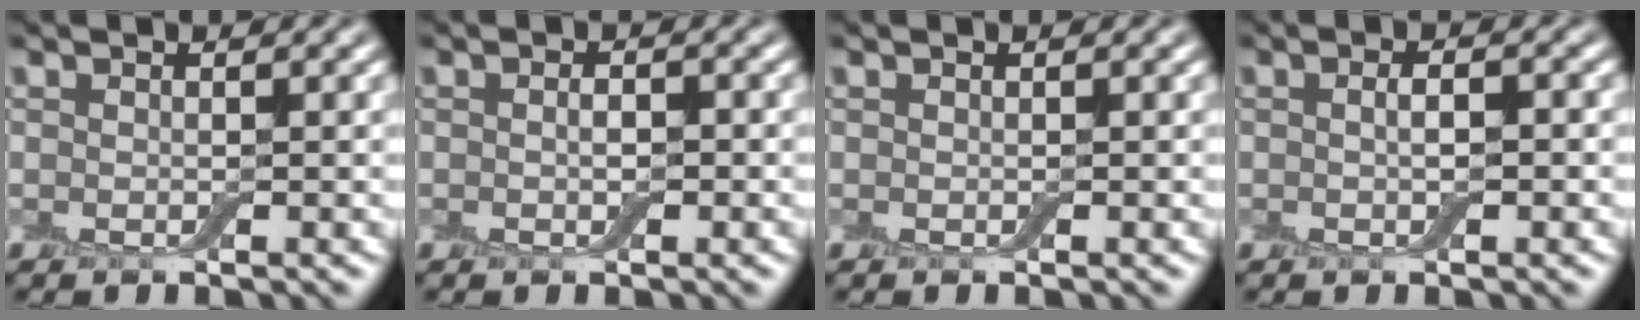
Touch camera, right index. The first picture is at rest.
{"total": 1.2, "force": [-0.1, 0.6, 1.0], "torque": [-0.019, 0.001, -0.002]}
{"total": 0.0}
{"total": 2.1, "force": [0.3, 0.9, 1.8], "torque": [-0.016, 0.001, -0.007]}